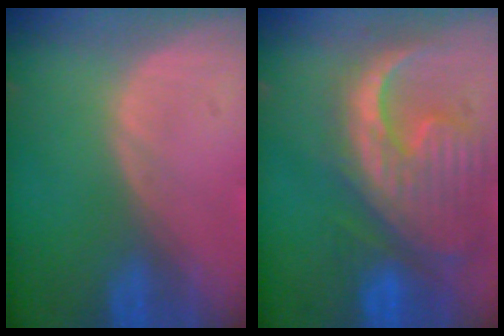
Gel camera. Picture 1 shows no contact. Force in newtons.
{"total": 13.0, "press": 11.2, "slide": 6.6}